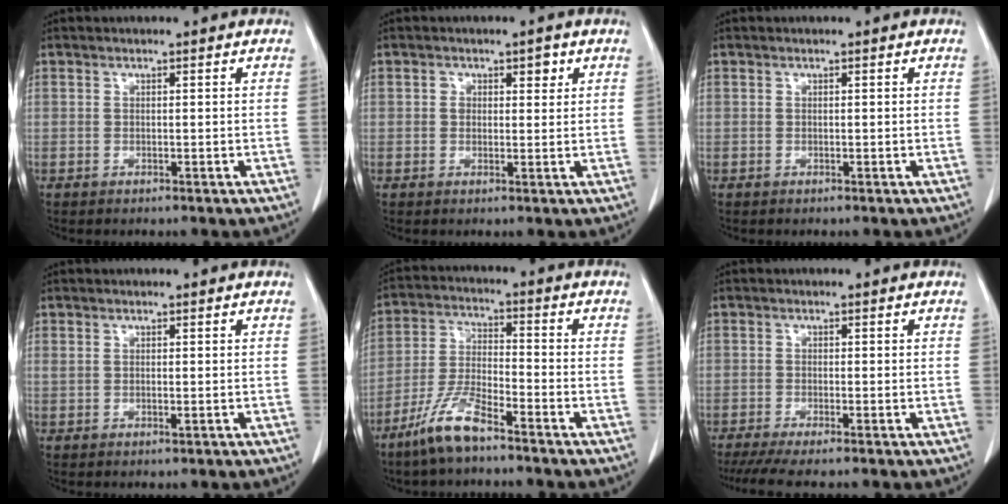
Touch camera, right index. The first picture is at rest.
{"total": 2.6, "force": [1.0, 1.8, 1.6], "torque": [-0.018, 0.006, 0.015]}
{"total": 0.0}
{"total": 0.8, "force": [0.2, 0.3, 0.7], "torque": [-0.020, -0.003, 0.009]}
{"total": 8.5, "force": [-6.1, 1.3, 5.8], "torque": [-0.129, -0.014, -0.123]}
{"total": 5.5, "force": [-4.6, -0.2, 3.1], "torque": [-0.041, -0.013, -0.075]}